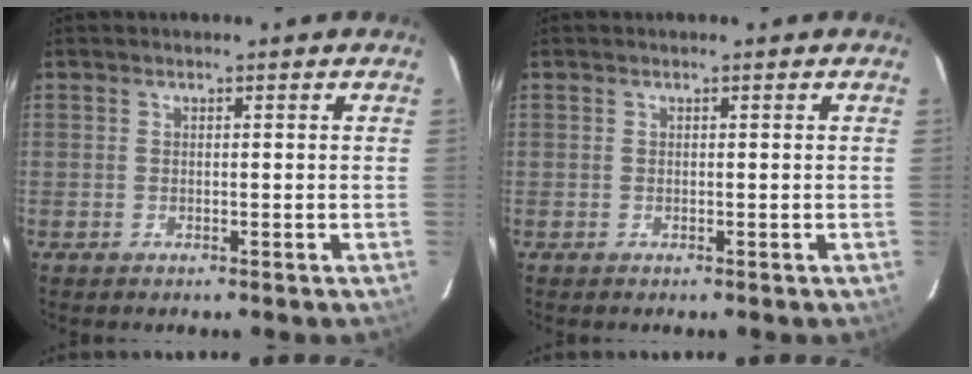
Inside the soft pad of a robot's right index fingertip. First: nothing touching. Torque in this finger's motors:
{"motor_torque": [0.00, 0.00, 0.01, 0.00]}